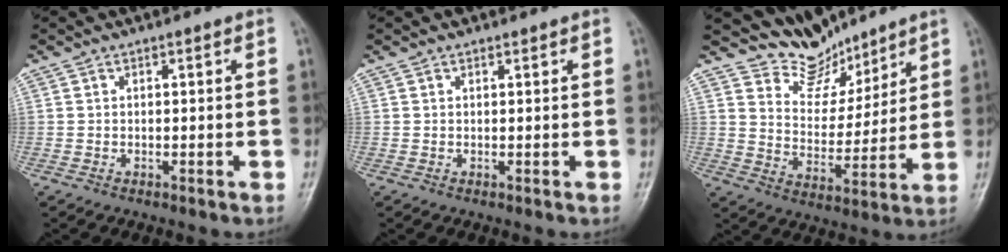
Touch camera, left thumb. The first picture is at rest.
{"total": 0.7, "force": [0.6, 0.4, 0.2], "torque": [-0.001, -0.003, 0.007]}
{"total": 9.8, "force": [8.7, 4.3, 0.6], "torque": [0.024, -0.066, 0.168]}